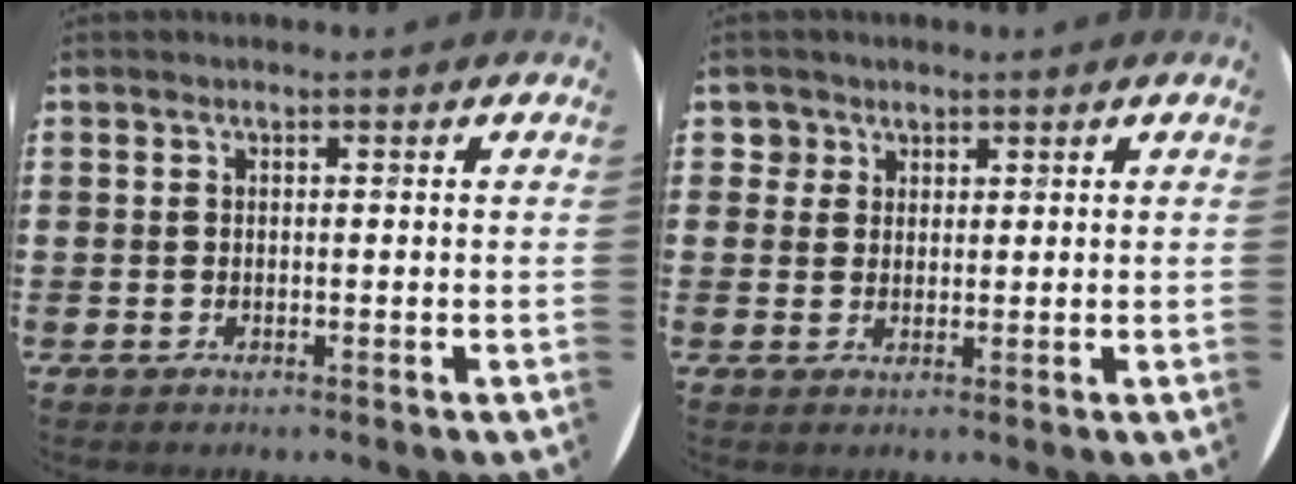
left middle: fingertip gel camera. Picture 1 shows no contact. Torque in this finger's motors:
{"motor_torque": [-0.18, 0.21, -0.08, -0.03]}